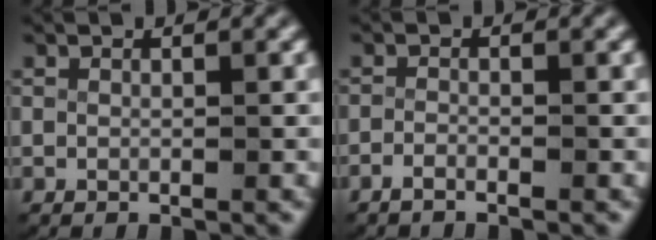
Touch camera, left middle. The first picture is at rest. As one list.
[{"total": 1.6, "force": [-1.5, 0.3, 0.4], "torque": [-0.020, -0.008, -0.028]}]